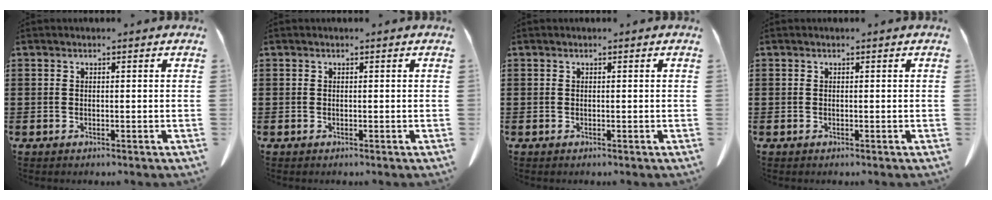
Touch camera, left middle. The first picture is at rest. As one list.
[{"total": 0.0}, {"total": 0.0}, {"total": 0.0}]